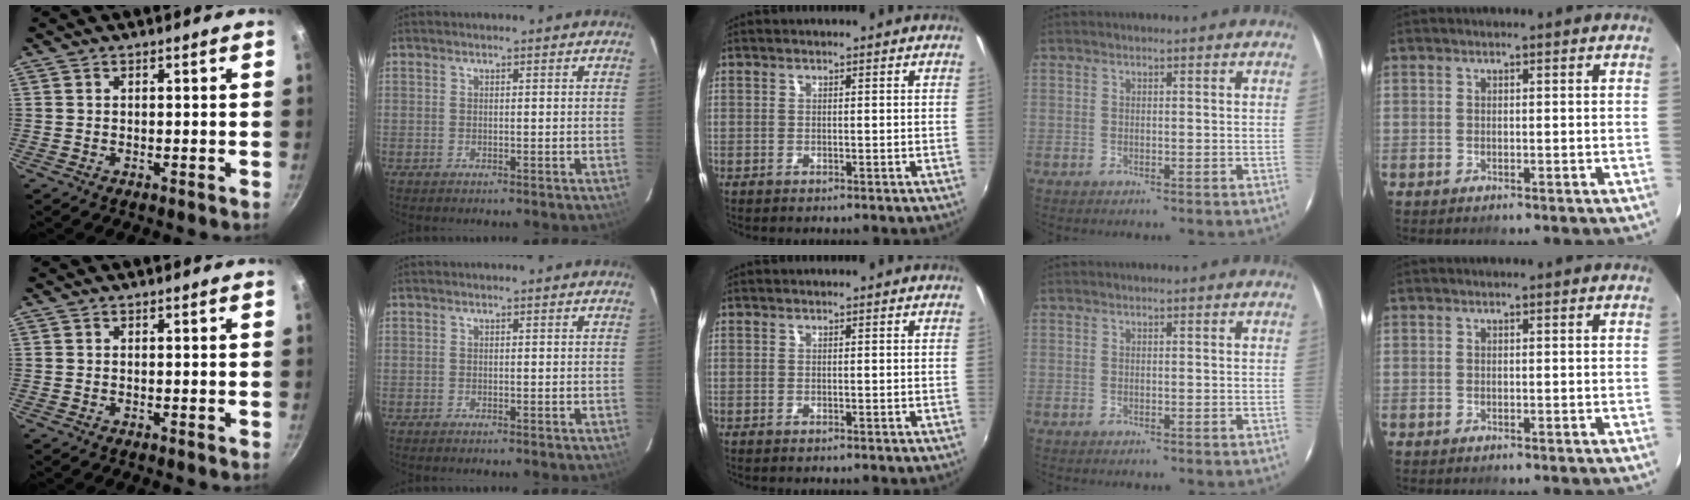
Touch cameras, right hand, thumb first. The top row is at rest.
{}